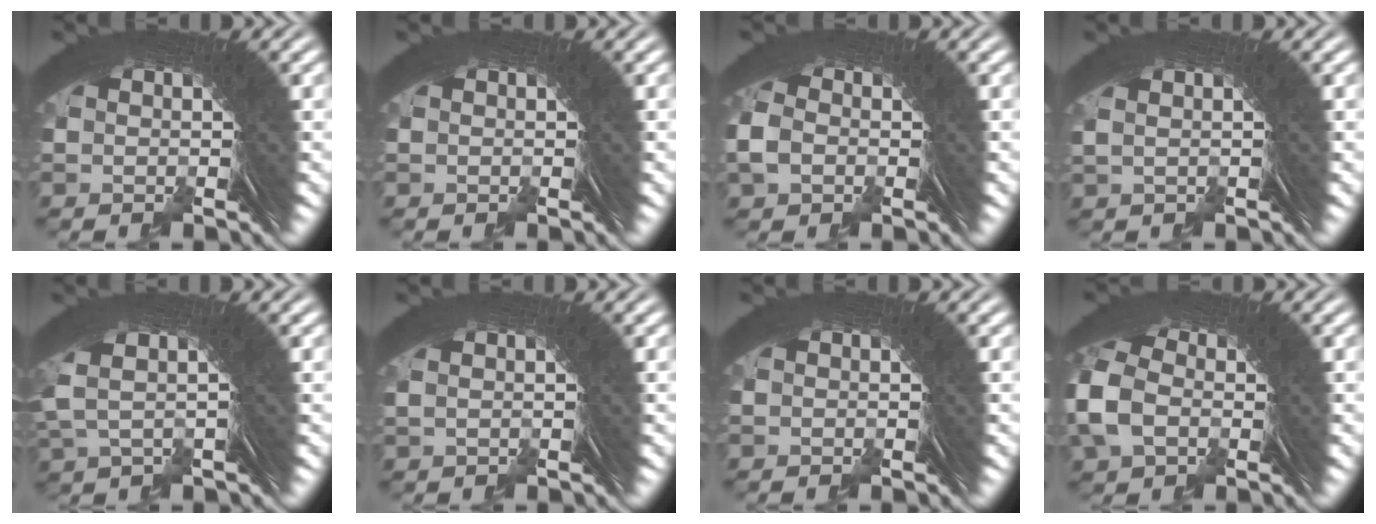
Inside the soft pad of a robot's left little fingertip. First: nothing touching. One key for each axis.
{"total": 0.0}
{"total": 1.6, "fx": -0.5, "fy": 1.5, "fz": 0.3, "tx": -0.001, "ty": 0.014, "tz": -0.018}
{"total": 1.1, "fx": 0.5, "fy": -0.4, "fz": 0.8, "tx": -0.009, "ty": 0.005, "tz": 0.014}
{"total": 5.4, "fx": 2.4, "fy": 2.4, "fz": 4.2, "tx": -0.080, "ty": 0.013, "tz": 0.031}
{"total": 0.9, "fx": 0.4, "fy": -0.6, "fz": 0.5, "tx": 0.000, "ty": 0.007, "tz": 0.010}
{"total": 0.0}
{"total": 4.1, "fx": 0.1, "fy": 3.5, "fz": 2.1, "tx": -0.041, "ty": 0.016, "tz": -0.008}